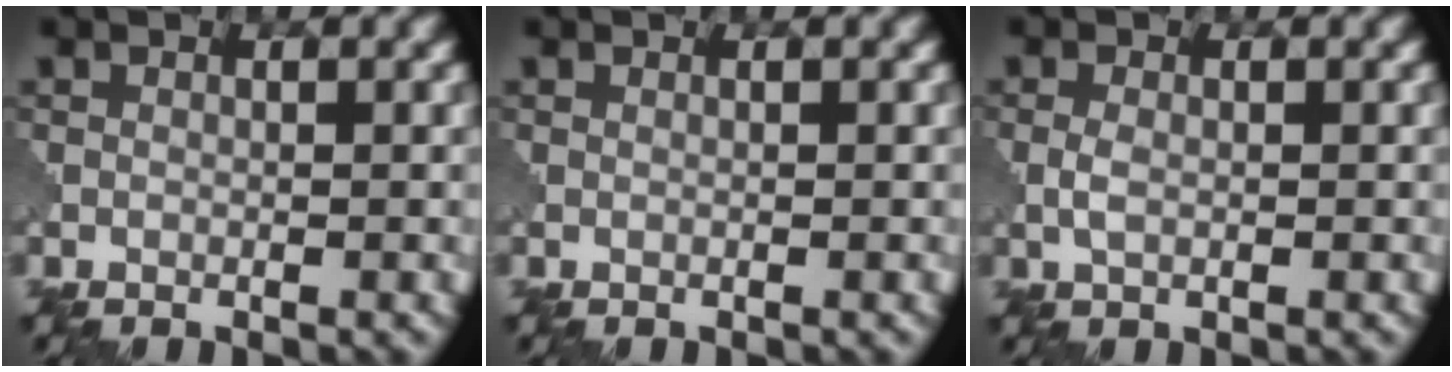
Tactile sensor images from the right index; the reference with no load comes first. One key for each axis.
{"total": 0.0}
{"total": 1.3, "fx": -0.2, "fy": 0.7, "fz": 1.1, "tx": -0.029, "ty": 0.002, "tz": -0.006}